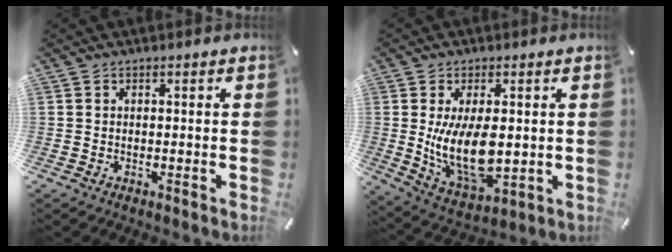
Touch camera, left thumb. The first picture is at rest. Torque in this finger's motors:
{"motor_torque": [2.39, 2.36, 1.33, -0.12, 0.23]}